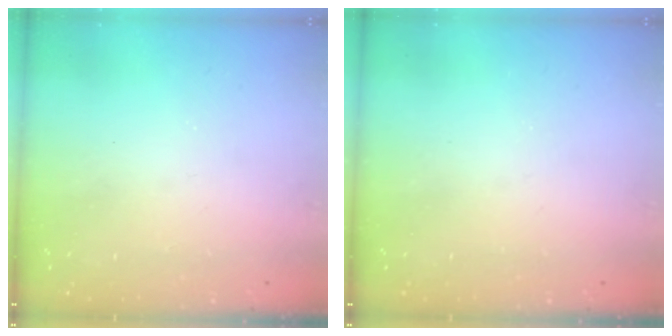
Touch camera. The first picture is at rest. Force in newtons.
{"total": 0.0}